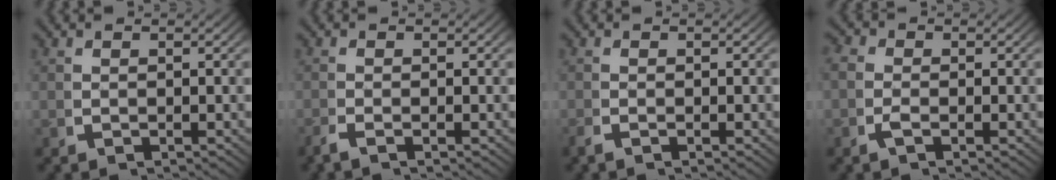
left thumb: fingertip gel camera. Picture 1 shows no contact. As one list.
[{"total": 1.0, "force": [-0.8, 0.0, 0.6], "torque": [-0.016, -0.003, -0.017]}, {"total": 0.7, "force": [-0.5, 0.1, 0.4], "torque": [-0.011, -0.002, -0.011]}, {"total": 1.4, "force": [-0.5, 1.1, 0.7], "torque": [-0.021, -0.007, -0.012]}]